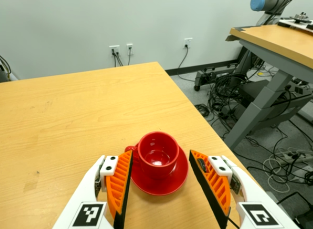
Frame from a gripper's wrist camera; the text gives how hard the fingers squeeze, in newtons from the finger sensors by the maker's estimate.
{"total": 0.5, "left": 0.3, "right": 0.8}